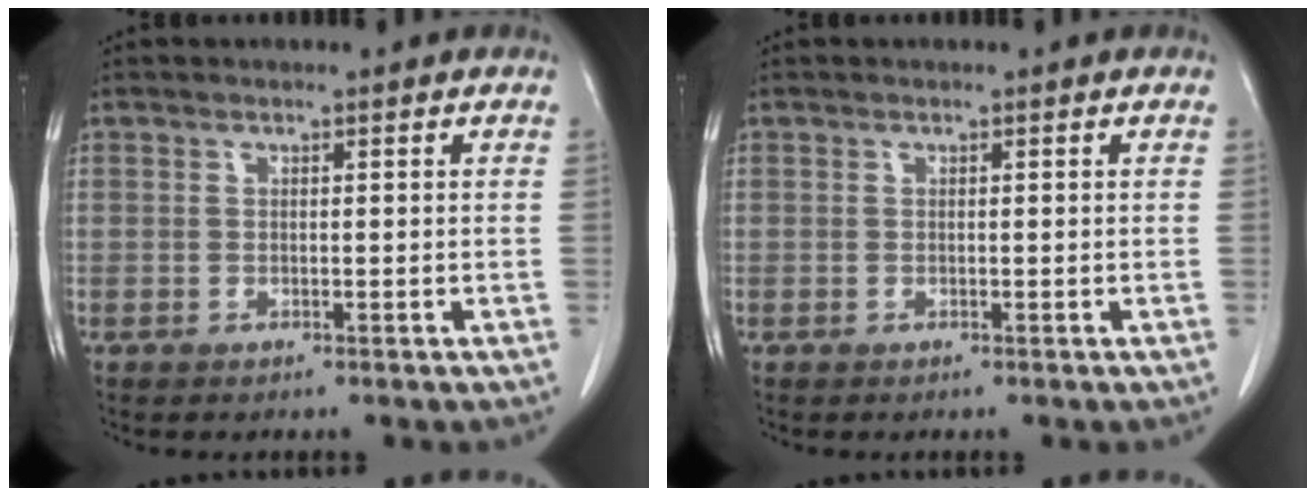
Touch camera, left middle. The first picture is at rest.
{"total": 0.0}